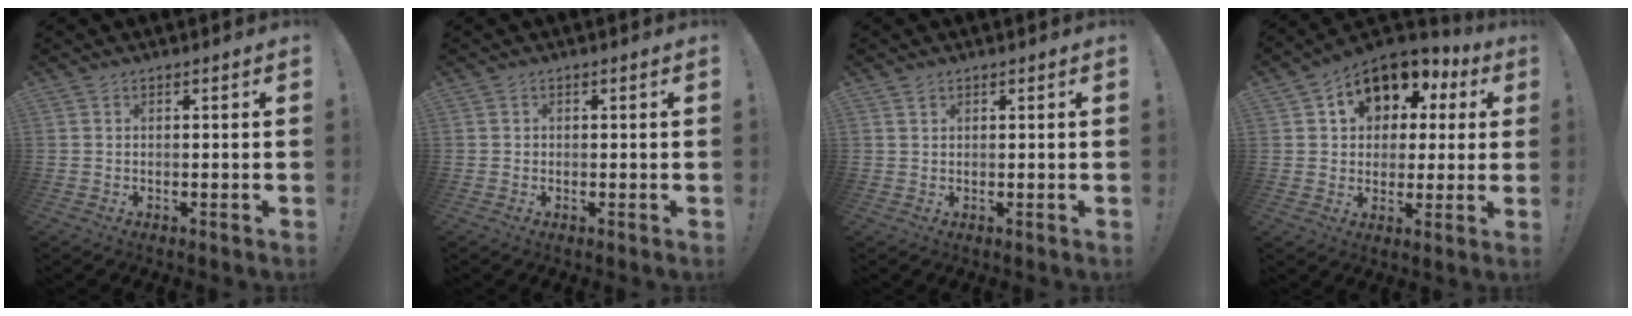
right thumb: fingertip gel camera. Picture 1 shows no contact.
{"total": 0.5, "force": [0.0, 0.5, 0.1], "torque": [-0.003, 0.003, 0.000]}
{"total": 0.8, "force": [0.7, 0.5, 0.0], "torque": [0.009, -0.005, 0.012]}
{"total": 11.6, "force": [5.6, 8.8, 5.2], "torque": [-0.073, -0.034, 0.105]}